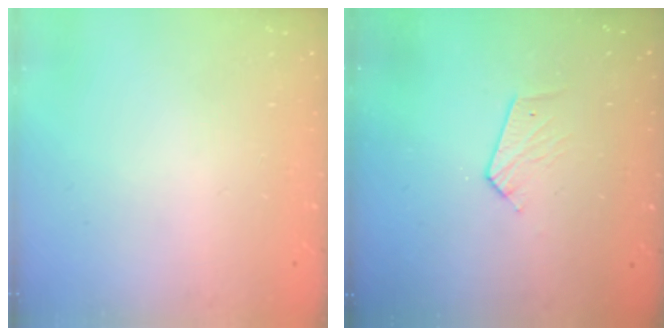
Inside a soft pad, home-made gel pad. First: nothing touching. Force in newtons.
{"total": 3.7, "press": 3.6, "slide": 0.3}